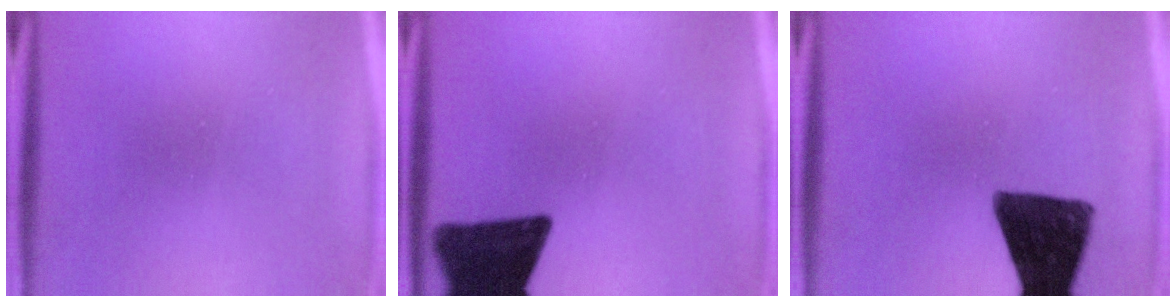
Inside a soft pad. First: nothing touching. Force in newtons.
{"total": 15.8}
{"total": 14.9}